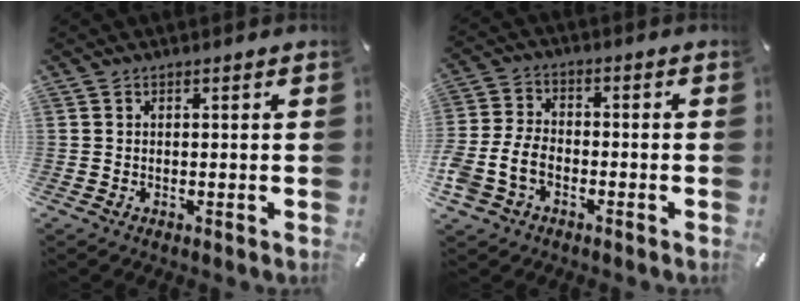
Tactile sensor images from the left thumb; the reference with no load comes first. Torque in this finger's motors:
{"motor_torque": [-0.42, 1.17, 0.64, -0.11, 0.40]}